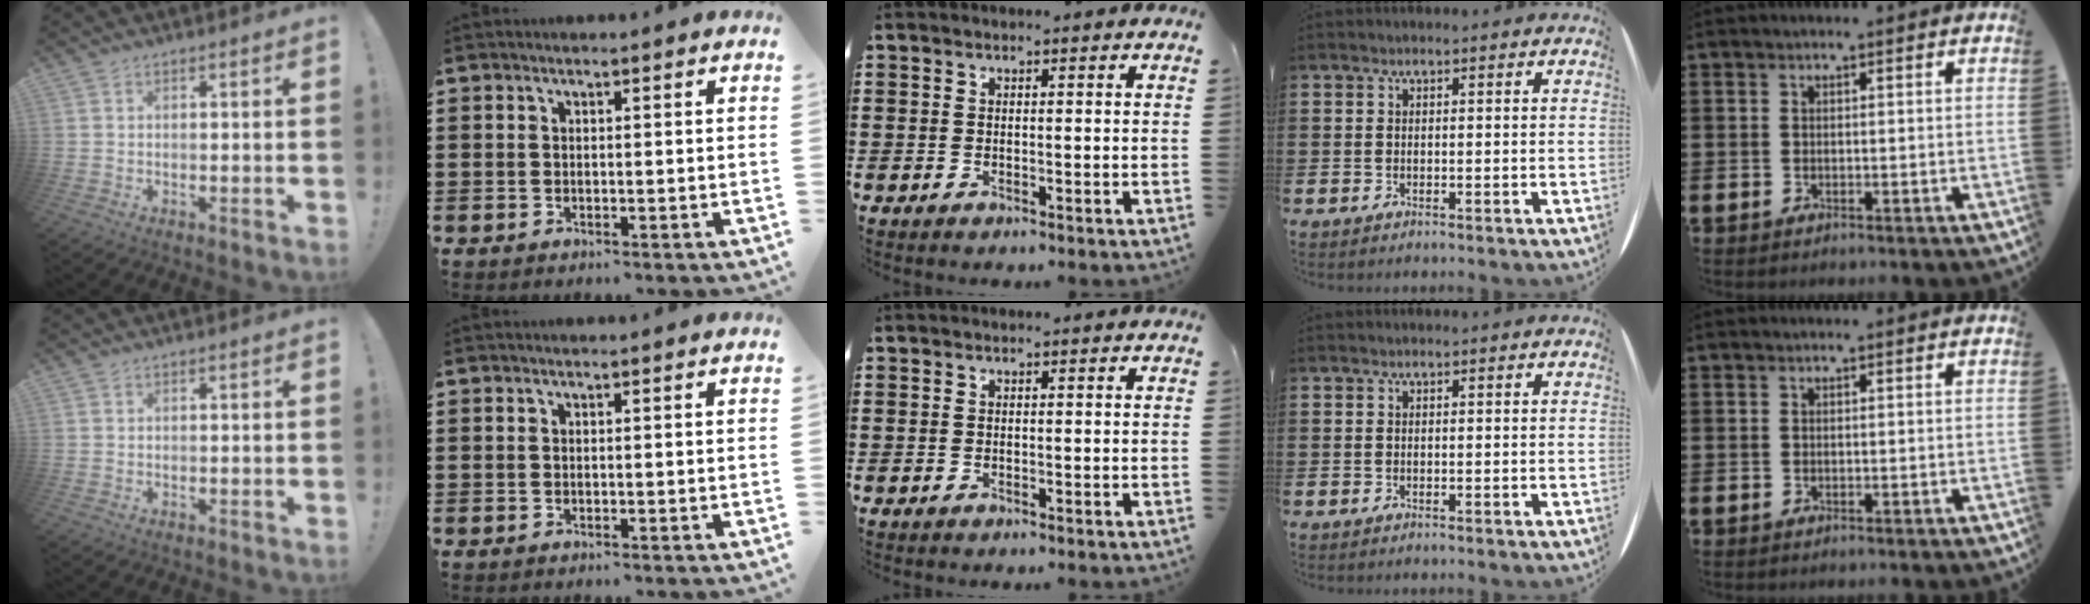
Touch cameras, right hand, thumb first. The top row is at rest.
{}